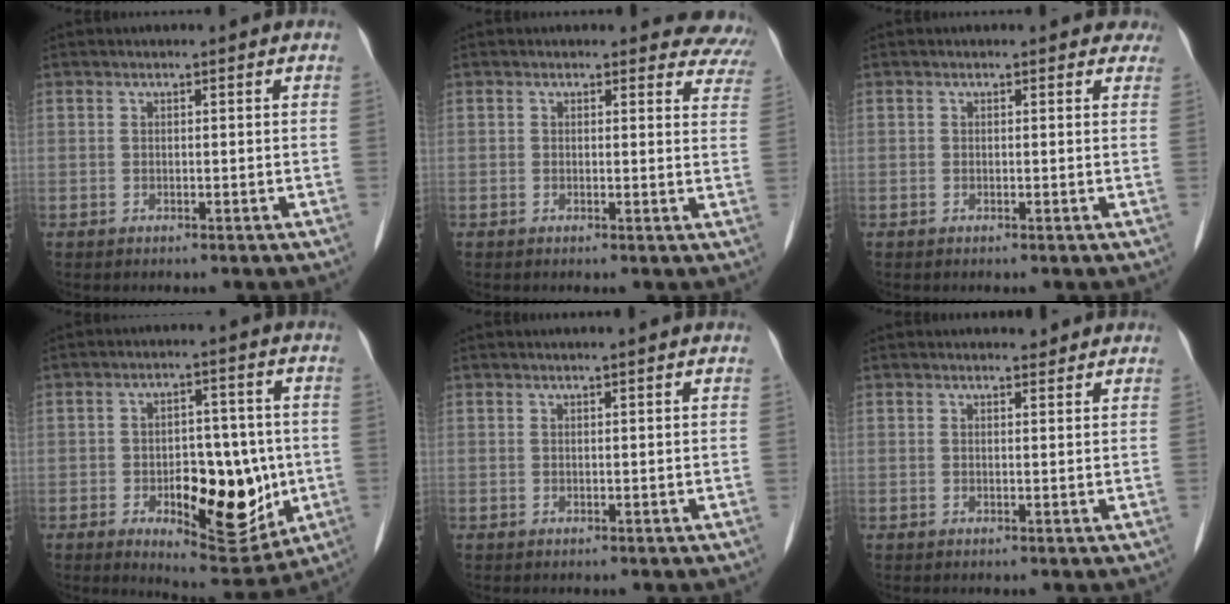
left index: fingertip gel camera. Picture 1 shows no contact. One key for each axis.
{"total": 6.6, "fx": 6.1, "fy": 2.6, "fz": -0.4, "tx": 0.050, "ty": -0.021, "tz": 0.022}
{"total": 2.5, "fx": 2.0, "fy": 1.5, "fz": 0.1, "tx": 0.014, "ty": -0.007, "tz": -0.001}
{"total": 13.3, "fx": -3.0, "fy": 6.0, "fz": 11.5, "tx": -0.150, "ty": 0.003, "tz": -0.028}
{"total": 1.3, "fx": 1.1, "fy": -0.3, "fz": 0.6, "tx": -0.014, "ty": 0.005, "tz": 0.022}
{"total": 1.7, "fx": 1.6, "fy": 0.4, "fz": 0.2, "tx": -0.007, "ty": -0.002, "tz": 0.023}